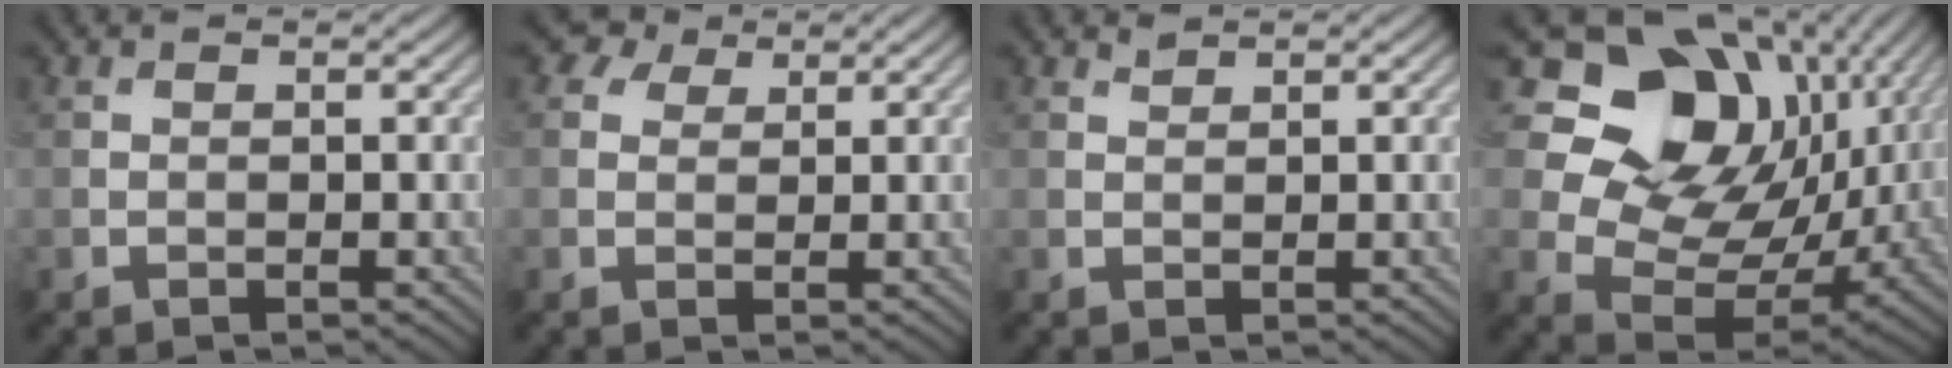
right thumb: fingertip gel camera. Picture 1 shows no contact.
{"total": 2.8, "force": [1.7, 2.0, 1.1], "torque": [-0.026, 0.008, 0.028]}
{"total": 0.8, "force": [0.8, 0.0, 0.0], "torque": [-0.005, 0.001, 0.020]}
{"total": 17.8, "force": [6.5, 13.0, 10.3], "torque": [-0.209, 0.023, 0.128]}